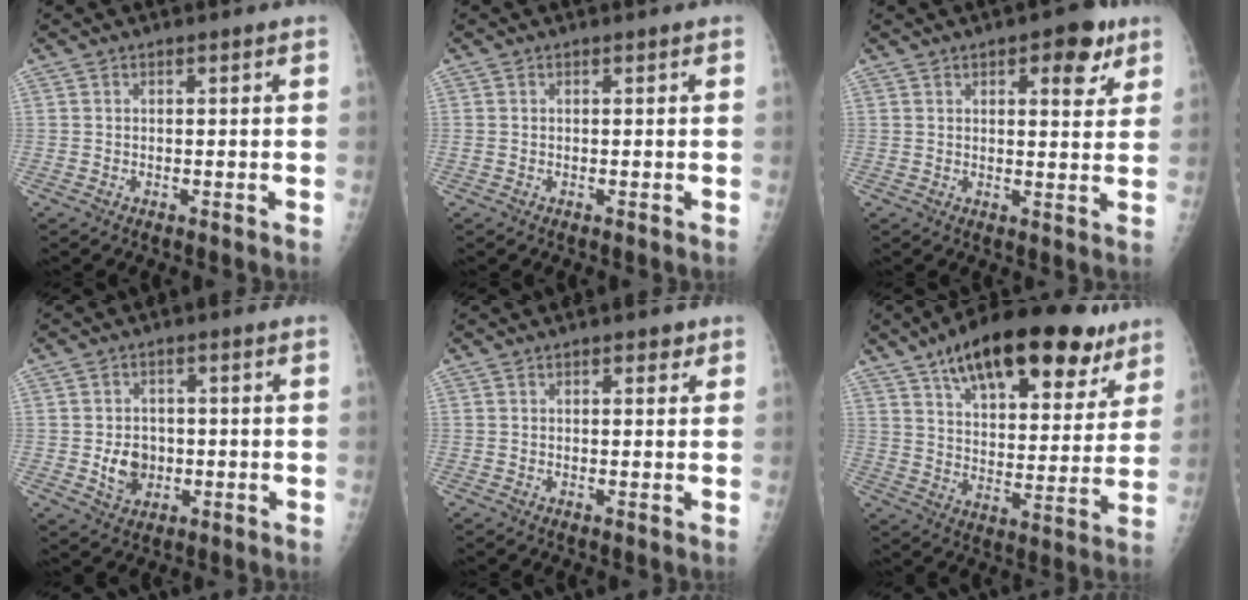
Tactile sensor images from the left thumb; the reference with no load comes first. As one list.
[{"total": 0.0}, {"total": 7.6, "force": [4.0, 3.3, 5.6], "torque": [-0.046, -0.014, 0.044]}, {"total": 5.9, "force": [-0.8, 4.8, 3.3], "torque": [-0.031, 0.002, -0.008]}, {"total": 2.0, "force": [1.2, 1.0, 1.3], "torque": [-0.007, -0.003, 0.013]}, {"total": 25.3, "force": [15.7, 10.8, 16.6], "torque": [-0.222, -0.032, 0.240]}]